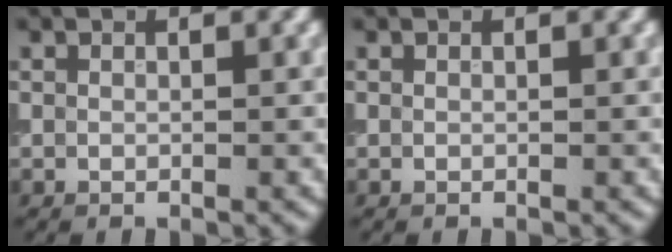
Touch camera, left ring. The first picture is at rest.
{"total": 0.0}